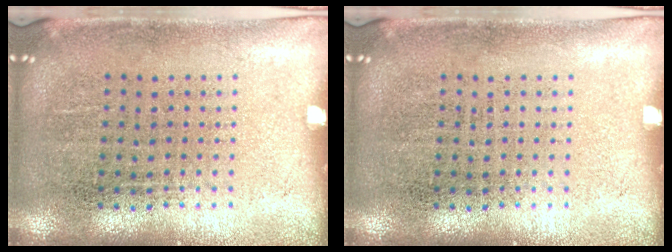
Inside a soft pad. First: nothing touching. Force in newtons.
{"total": 0.0}